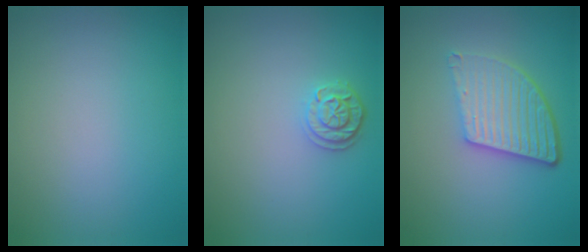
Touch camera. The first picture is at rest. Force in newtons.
{"total": 2.1, "press": 1.8, "slide": 0.9}
{"total": 5.4, "press": 3.8, "slide": 3.9}